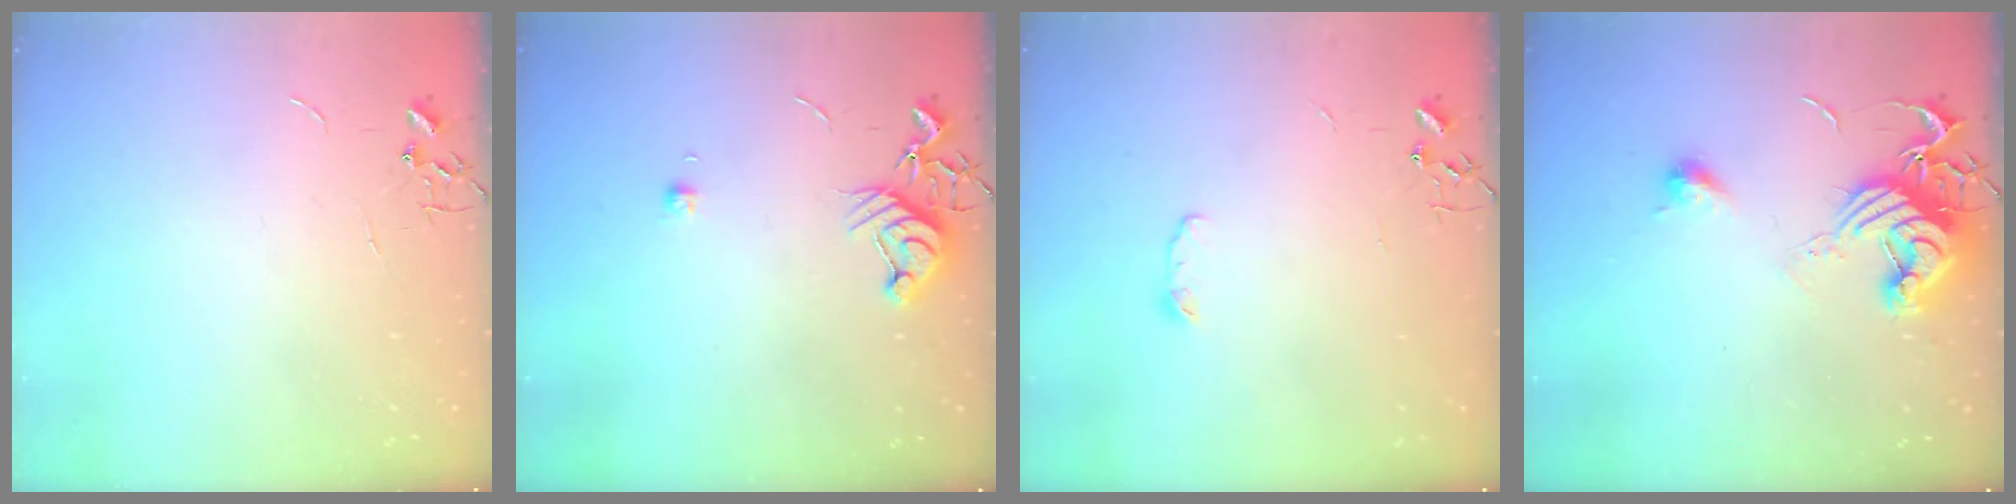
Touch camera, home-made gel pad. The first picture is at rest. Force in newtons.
{"total": 8.5, "press": 8.5, "slide": 0.9}
{"total": 3.7, "press": 3.5, "slide": 0.9}
{"total": 14.7, "press": 14.7, "slide": 0.7}